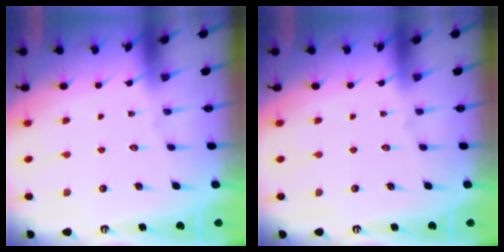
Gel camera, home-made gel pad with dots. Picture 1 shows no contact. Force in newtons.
{"total": 0.0}